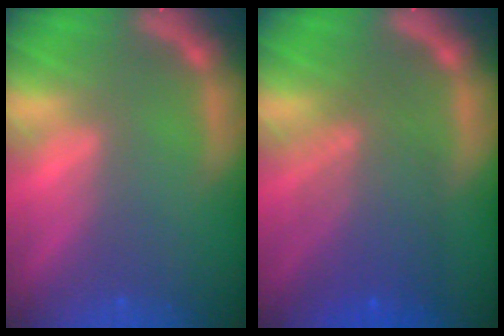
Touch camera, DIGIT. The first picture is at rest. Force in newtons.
{"total": 6.6}